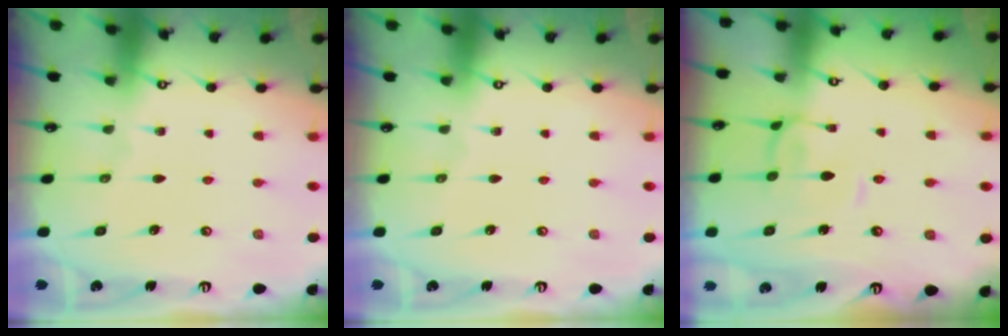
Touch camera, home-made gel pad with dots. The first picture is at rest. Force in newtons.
{"total": 0.0}
{"total": 2.0, "press": 2.0, "slide": 0.5}